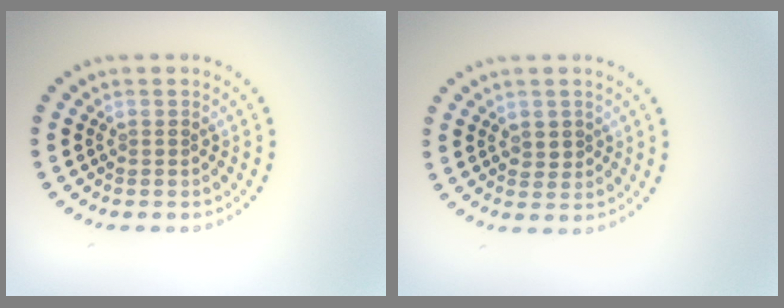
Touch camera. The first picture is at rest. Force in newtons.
{"total": 0.9, "press": 0.9, "slide": 0.2}